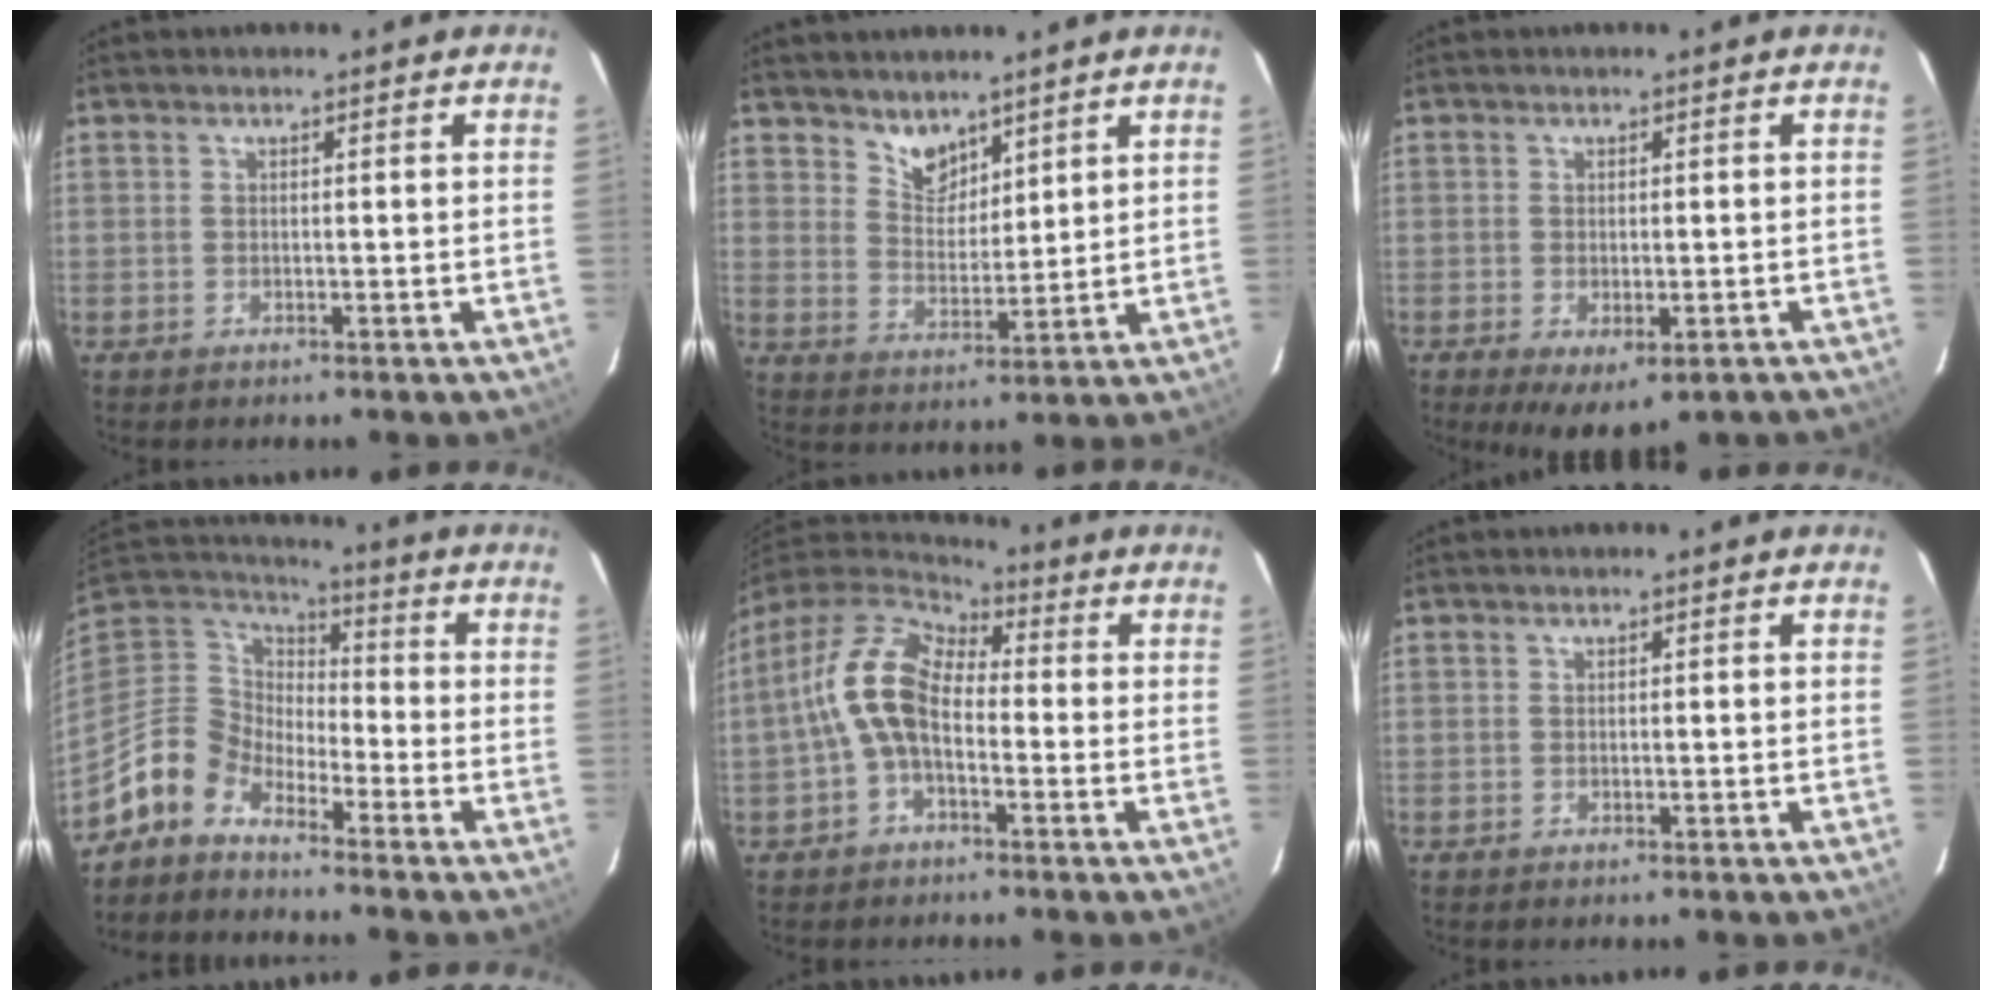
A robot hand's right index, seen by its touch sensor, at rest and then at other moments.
{"total": 5.9, "force": [4.8, 3.0, 1.8], "torque": [-0.020, 0.003, 0.091]}
{"total": 7.3, "force": [-4.1, 3.2, 5.1], "torque": [-0.086, -0.030, -0.050]}
{"total": 10.0, "force": [-8.0, 5.2, 3.0], "torque": [-0.071, 0.021, -0.172]}
{"total": 11.4, "force": [-1.7, 6.6, 9.1], "torque": [-0.178, 0.023, -0.041]}
{"total": 0.0}